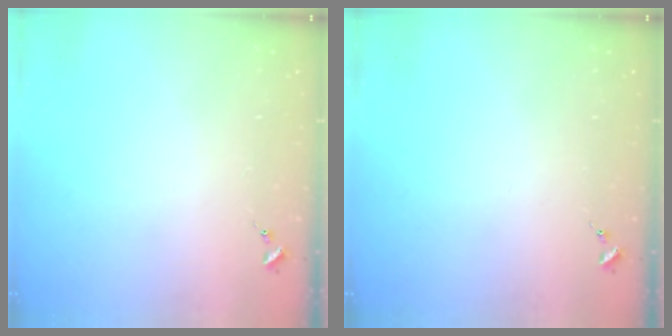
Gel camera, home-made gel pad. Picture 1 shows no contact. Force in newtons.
{"total": 0.0}